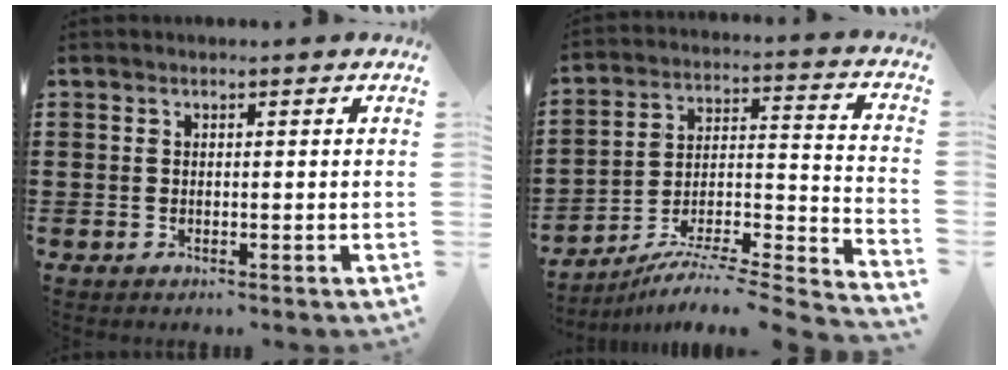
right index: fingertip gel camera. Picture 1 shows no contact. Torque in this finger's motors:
{"motor_torque": [0.14, 0.14, -0.02, 0.02]}